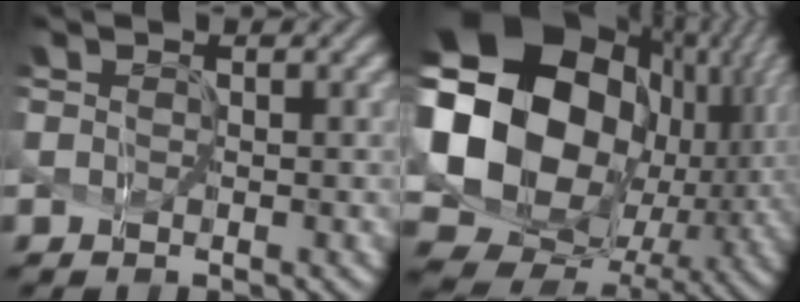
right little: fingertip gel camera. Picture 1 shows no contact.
{"total": 19.9, "force": [3.0, 15.5, 12.2], "torque": [-0.268, -0.016, 0.097]}